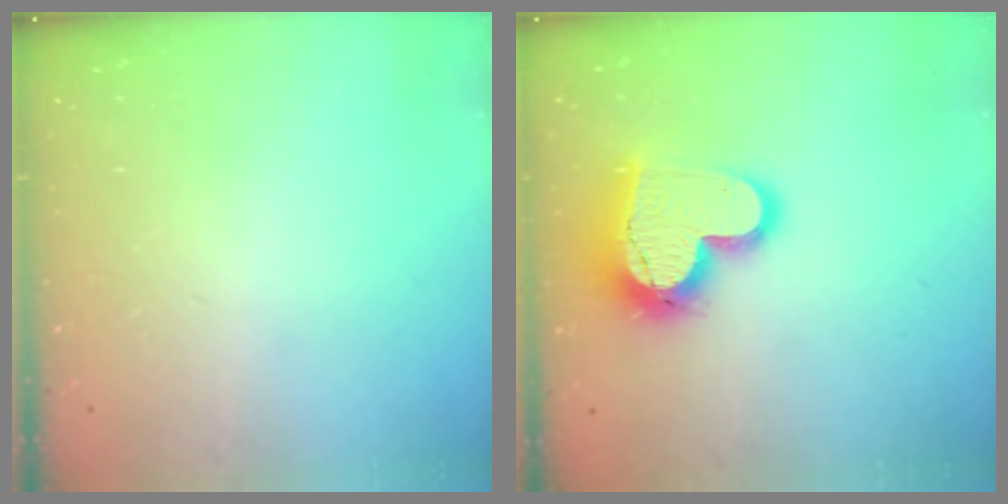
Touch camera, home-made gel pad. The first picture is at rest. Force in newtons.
{"total": 17.1, "press": 17.0, "slide": 1.5}